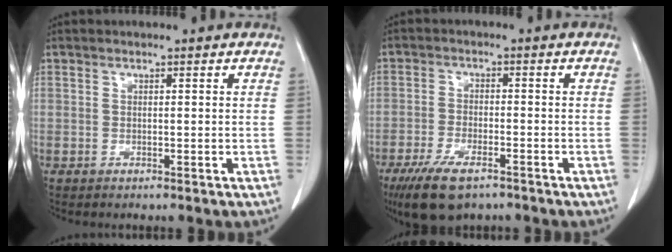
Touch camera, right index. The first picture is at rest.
{"total": 8.7, "force": [-5.9, 2.8, 5.7], "torque": [-0.108, -0.016, -0.101]}